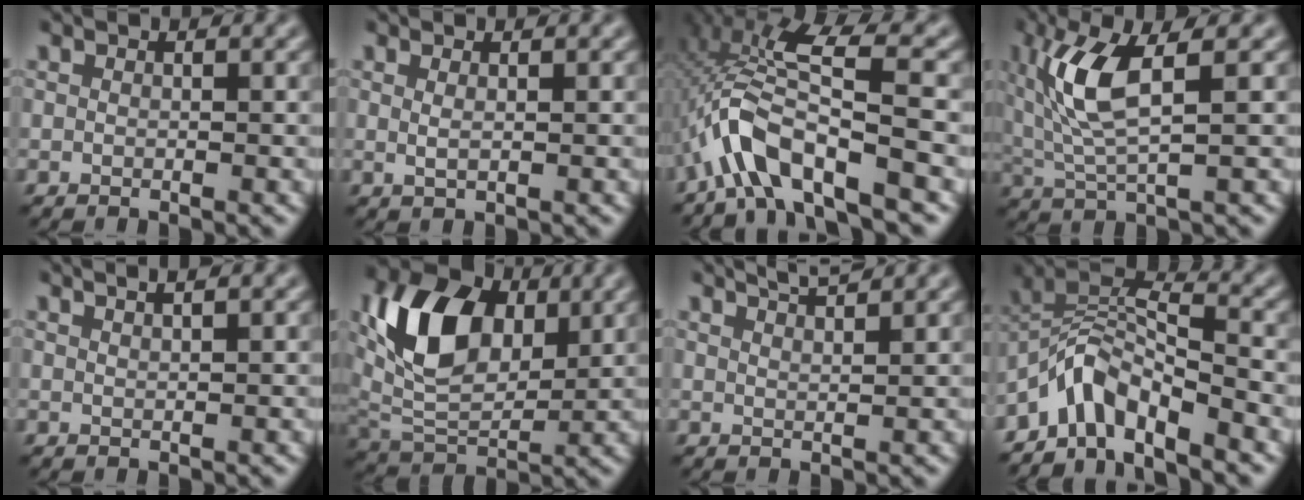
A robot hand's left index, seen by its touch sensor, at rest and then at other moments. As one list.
[{"total": 0.9, "force": [0.3, 0.3, 0.8], "torque": [-0.015, -0.001, 0.003]}, {"total": 6.8, "force": [-2.9, 1.6, 6.0], "torque": [-0.122, 0.016, -0.060]}, {"total": 6.3, "force": [1.7, 1.9, 5.8], "torque": [-0.132, 0.000, 0.037]}, {"total": 2.4, "force": [1.5, 0.9, 1.6], "torque": [-0.001, 0.005, -0.003]}, {"total": 9.8, "force": [2.7, 6.5, 6.8], "torque": [-0.140, -0.001, 0.048]}, {"total": 3.3, "force": [2.7, 0.8, 1.7], "torque": [0.000, 0.012, 0.018]}, {"total": 5.2, "force": [-3.8, 1.8, 3.1], "torque": [-0.049, 0.007, -0.083]}]